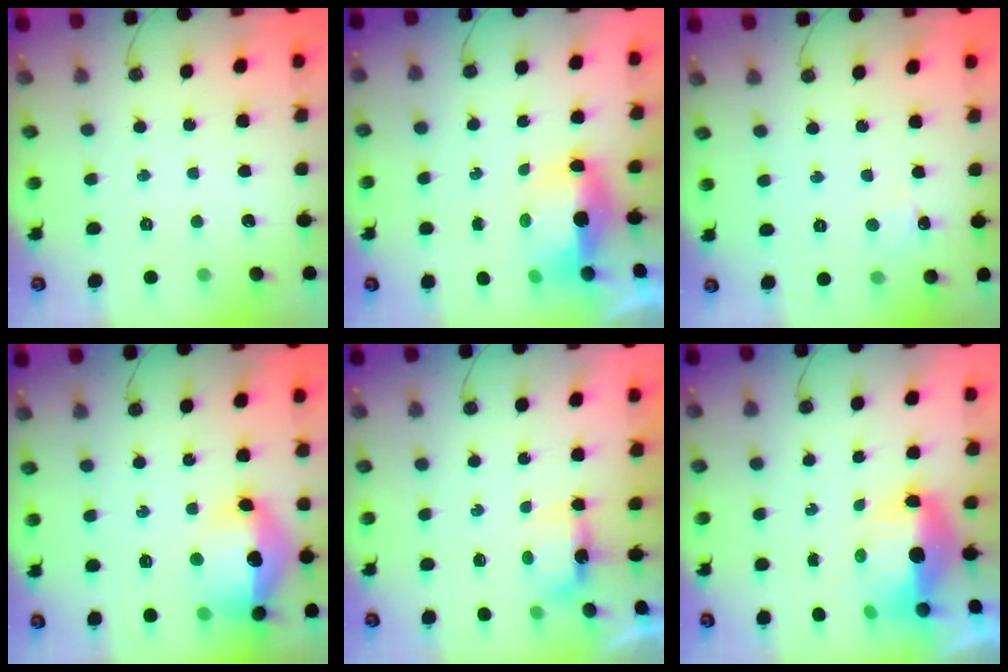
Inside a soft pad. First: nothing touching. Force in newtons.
{"total": 7.0, "press": 6.9, "slide": 1.3}
{"total": 2.8, "press": 2.8, "slide": 0.3}
{"total": 20.5, "press": 18.0, "slide": 9.9}
{"total": 4.3, "press": 4.2, "slide": 0.7}
{"total": 8.3, "press": 8.2, "slide": 1.0}